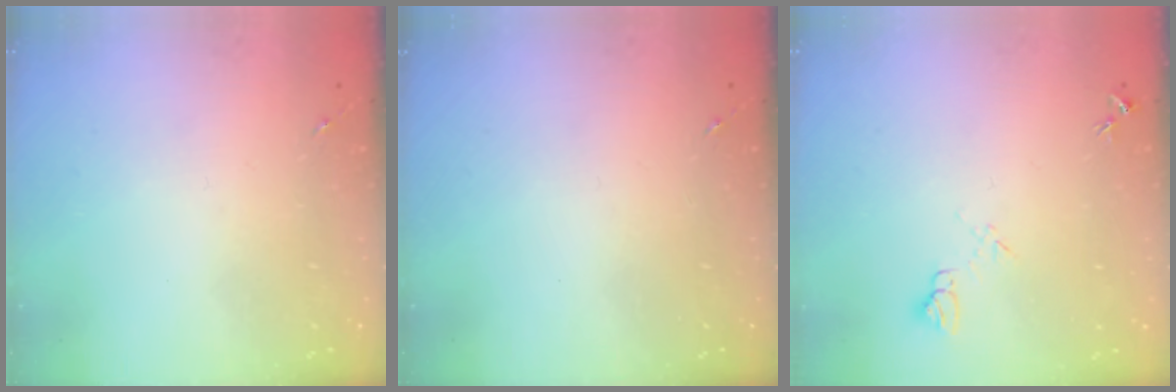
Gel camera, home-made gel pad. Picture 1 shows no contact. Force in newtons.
{"total": 0.0}
{"total": 7.1, "press": 7.1, "slide": 0.7}